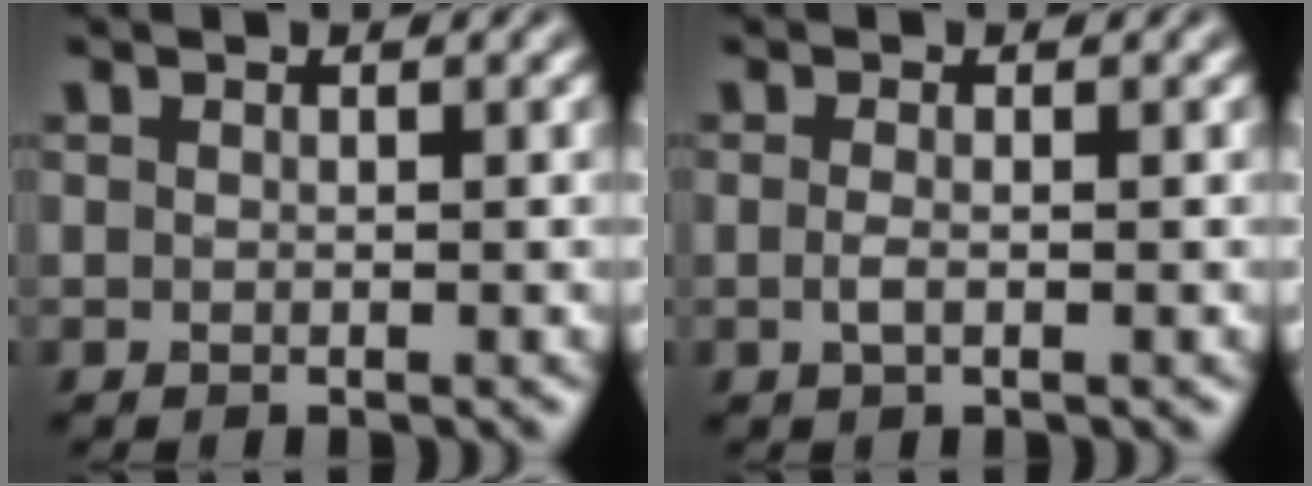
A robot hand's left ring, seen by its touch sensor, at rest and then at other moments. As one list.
[{"total": 1.0, "force": [-0.2, 0.4, 0.9], "torque": [-0.022, -0.003, -0.006]}]